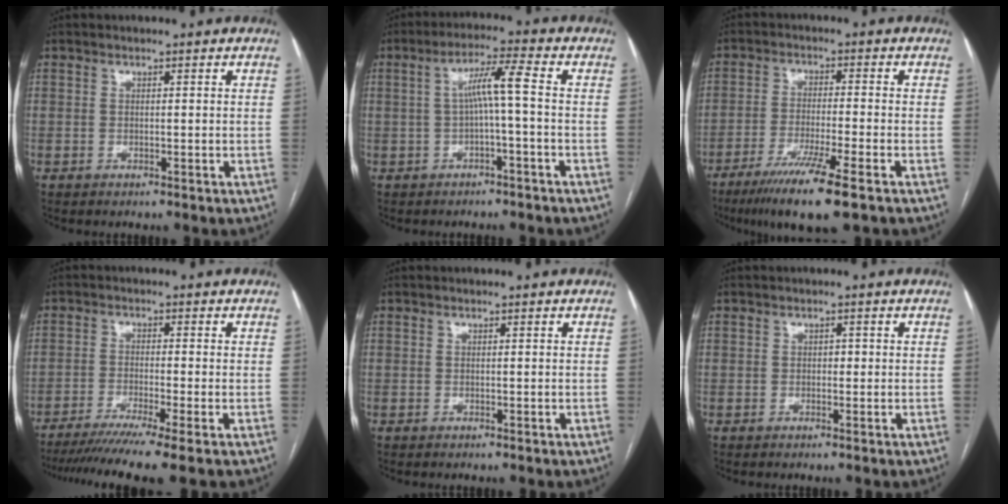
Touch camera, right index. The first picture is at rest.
{"total": 5.6, "force": [-0.3, -0.3, 5.5], "torque": [-0.097, 0.022, -0.001]}
{"total": 10.5, "force": [-6.7, -0.4, 8.1], "torque": [-0.141, -0.030, -0.112]}
{"total": 10.5, "force": [-8.2, -1.6, 6.4], "torque": [-0.084, -0.028, -0.125]}
{"total": 0.0}
{"total": 0.8, "force": [0.0, 0.6, 0.6], "torque": [-0.004, 0.003, -0.003]}